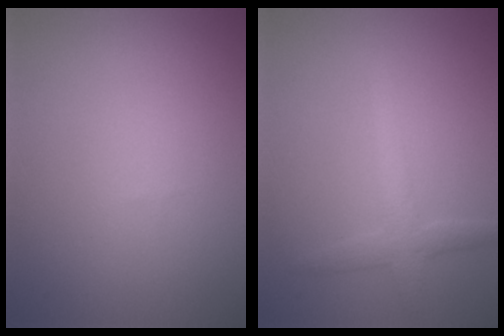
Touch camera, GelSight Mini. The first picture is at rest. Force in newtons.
{"total": 2.3, "press": 2.3, "slide": 0.1}